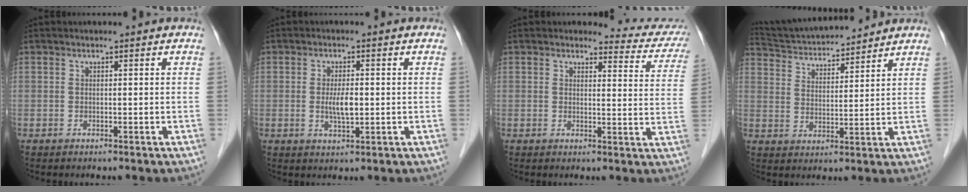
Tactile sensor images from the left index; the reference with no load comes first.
{"total": 3.5, "force": [-0.3, 0.9, 3.3], "torque": [-0.064, -0.006, -0.003]}
{"total": 8.0, "force": [7.7, 2.0, 0.3], "torque": [0.018, -0.039, 0.062]}
{"total": 13.3, "force": [12.5, 1.7, 4.0], "torque": [-0.077, 0.022, 0.212]}